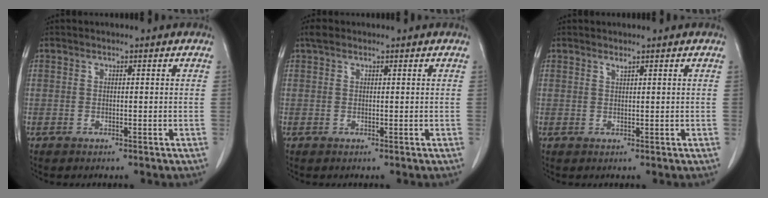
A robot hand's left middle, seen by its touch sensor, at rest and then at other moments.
{"total": 1.2, "force": [0.9, 0.7, 0.5], "torque": [-0.010, 0.012, 0.013]}
{"total": 0.6, "force": [0.5, -0.2, 0.2], "torque": [-0.012, -0.008, 0.013]}